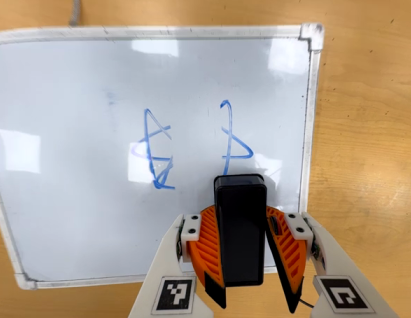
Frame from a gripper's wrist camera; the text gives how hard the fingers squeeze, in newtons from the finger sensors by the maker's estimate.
{"total": 6.5, "left": 7.0, "right": 6.0}